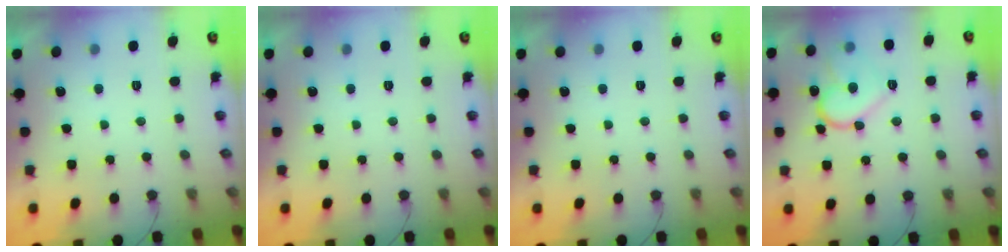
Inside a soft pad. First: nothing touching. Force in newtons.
{"total": 0.0}
{"total": 0.0}
{"total": 14.2, "press": 14.1, "slide": 1.2}